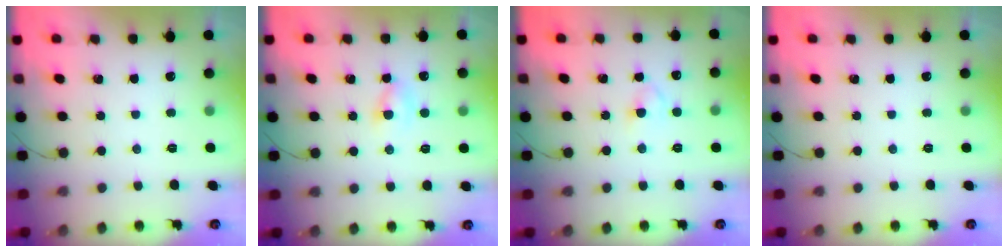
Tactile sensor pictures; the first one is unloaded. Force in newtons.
{"total": 2.3, "press": 2.1, "slide": 1.0}
{"total": 2.9, "press": 2.7, "slide": 1.1}
{"total": 0.0}